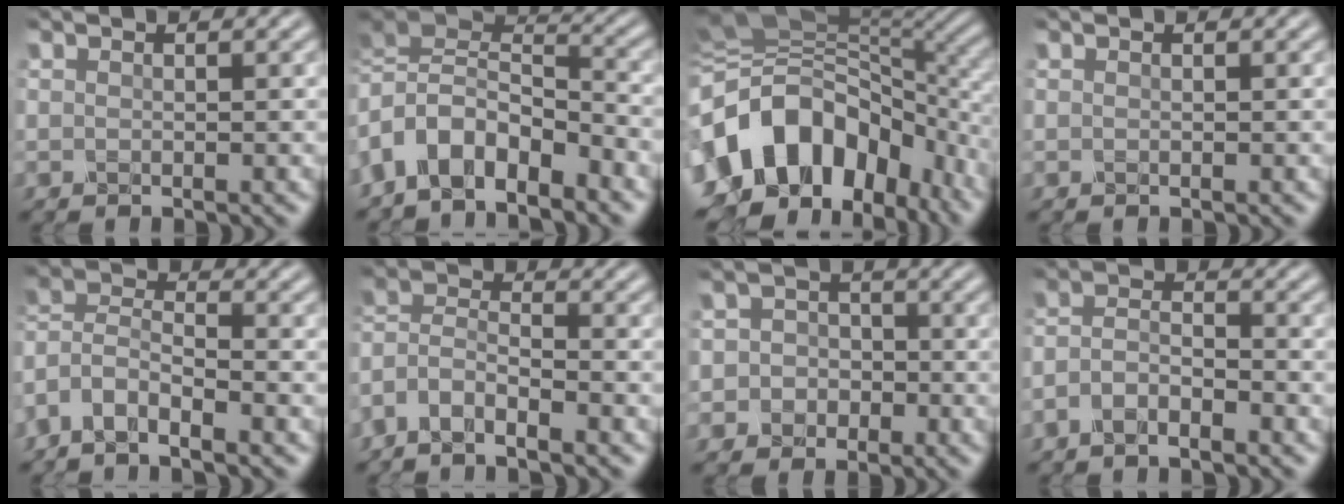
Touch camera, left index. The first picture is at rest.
{"total": 7.7, "force": [-3.5, 4.3, 5.4], "torque": [-0.096, 0.004, -0.074]}
{"total": 16.1, "force": [-4.1, 11.2, 10.8], "torque": [-0.207, -0.011, -0.062]}
{"total": 0.0}
{"total": 4.8, "force": [-3.5, 1.9, 2.7], "torque": [-0.052, 0.002, -0.081]}
{"total": 4.2, "force": [-3.3, 1.5, 2.2], "torque": [-0.044, 0.001, -0.079]}
{"total": 4.0, "force": [-1.1, 3.8, 0.7], "torque": [0.020, 0.011, -0.043]}
{"total": 2.7, "force": [-1.7, 1.1, 1.8], "torque": [-0.039, 0.005, -0.042]}